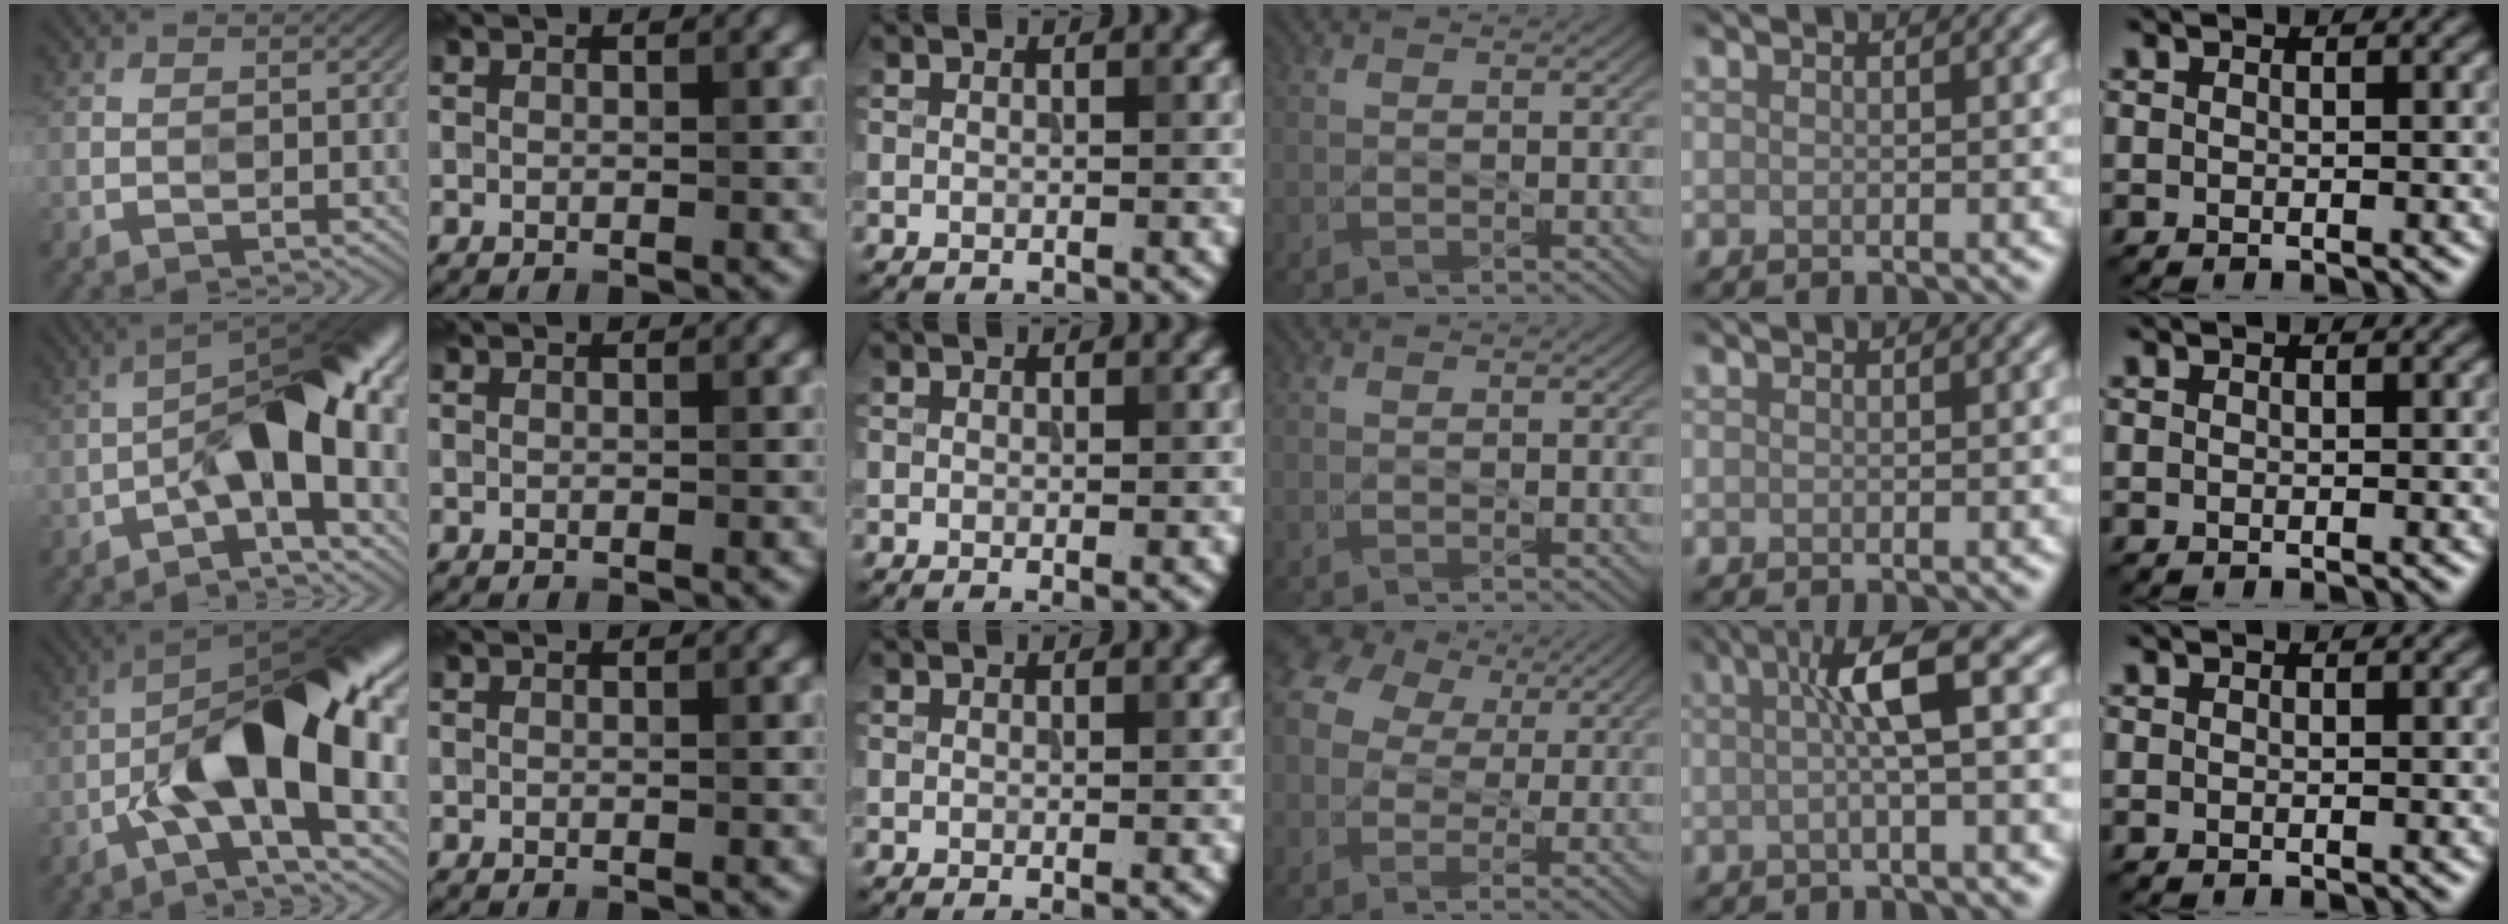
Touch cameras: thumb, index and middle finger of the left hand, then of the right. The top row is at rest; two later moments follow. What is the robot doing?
{"motion": "wipe", "object": "mirror"}